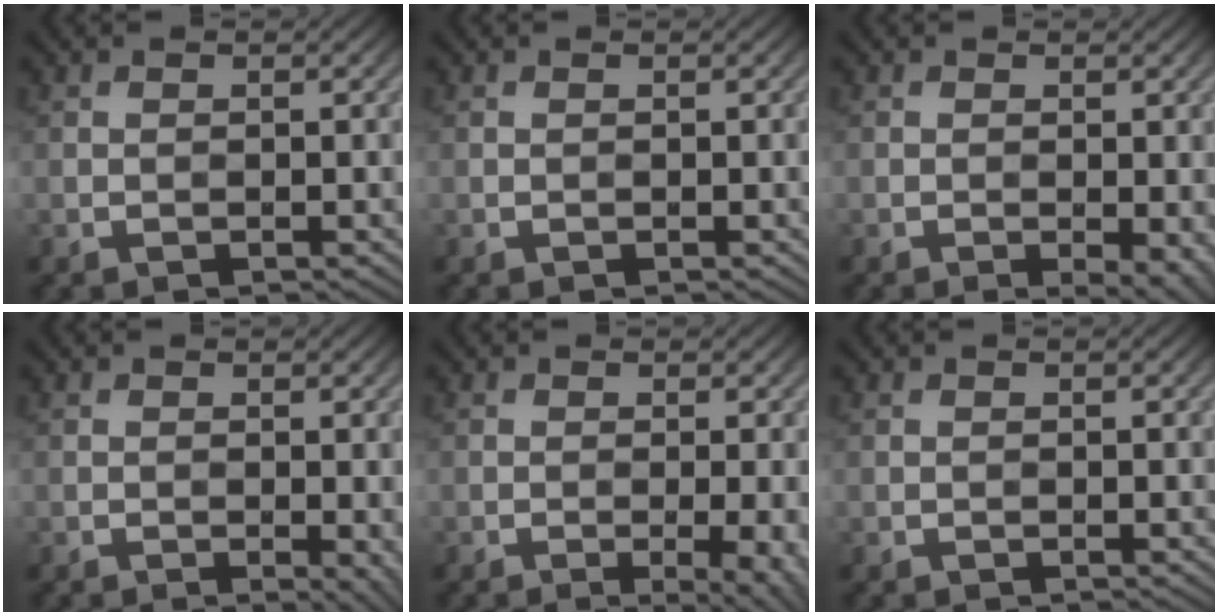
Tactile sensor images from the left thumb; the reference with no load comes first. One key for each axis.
{"total": 0.0}
{"total": 2.8, "fx": -0.9, "fy": 0.8, "fz": 2.6, "tx": -0.036, "ty": -0.008, "tz": -0.009}
{"total": 1.7, "fx": -0.4, "fy": 0.5, "fz": 1.6, "tx": -0.022, "ty": -0.007, "tz": -0.004}
{"total": 4.0, "fx": -1.1, "fy": 0.9, "fz": 3.8, "tx": -0.057, "ty": -0.005, "tz": -0.013}
{"total": 0.0}